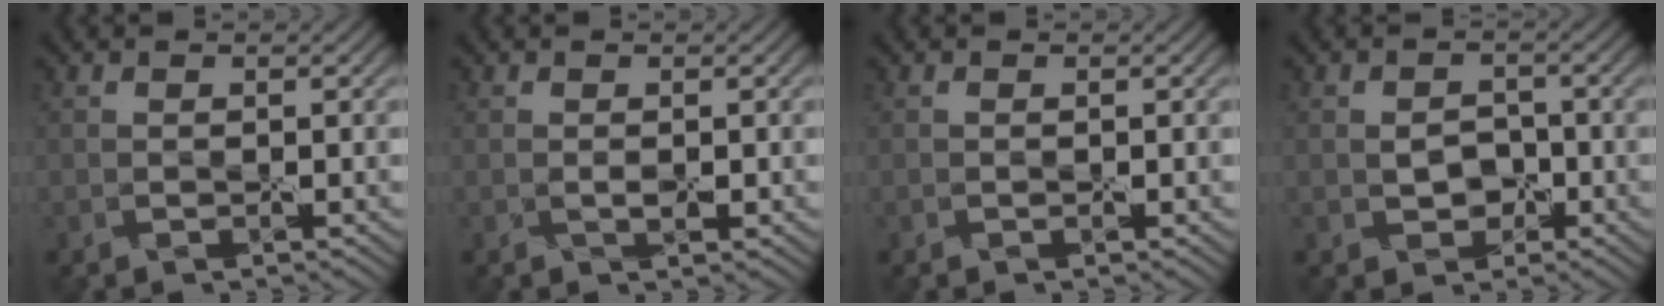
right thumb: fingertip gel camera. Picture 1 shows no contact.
{"total": 0.5, "force": [0.3, -0.4, -0.3], "torque": [0.008, 0.002, 0.006]}
{"total": 0.0}
{"total": 1.4, "force": [-0.5, 1.3, 0.1], "torque": [0.001, 0.004, -0.011]}